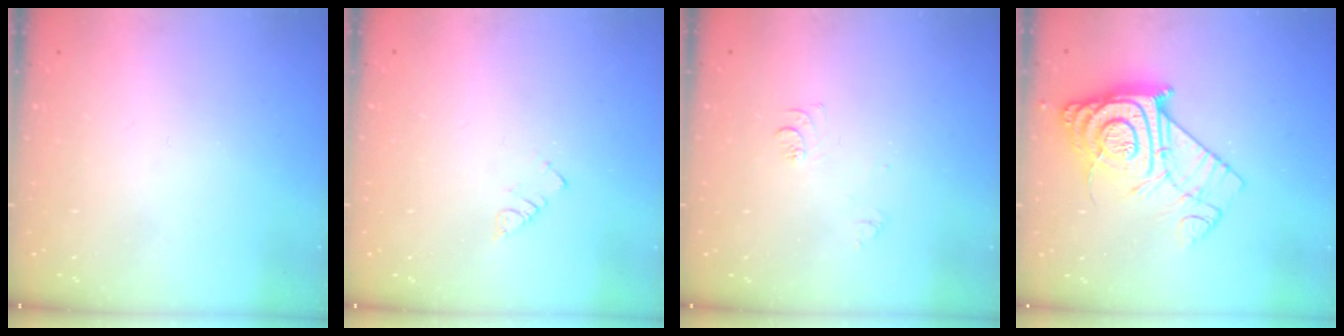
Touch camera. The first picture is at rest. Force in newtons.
{"total": 2.3, "press": 2.3, "slide": 0.4}
{"total": 7.4, "press": 7.3, "slide": 0.8}
{"total": 14.9, "press": 14.8, "slide": 1.0}